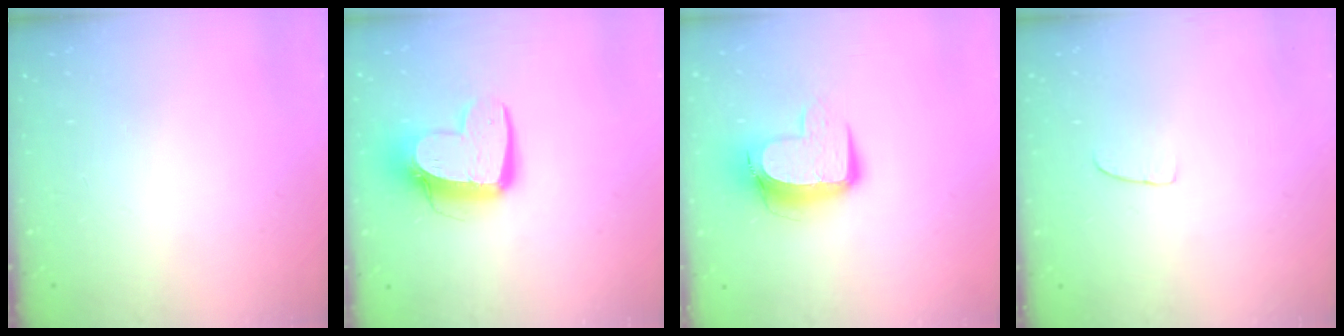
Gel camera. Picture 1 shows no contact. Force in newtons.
{"total": 13.0, "press": 12.9, "slide": 1.2}
{"total": 11.0, "press": 10.9, "slide": 1.1}
{"total": 2.6, "press": 2.6, "slide": 0.2}